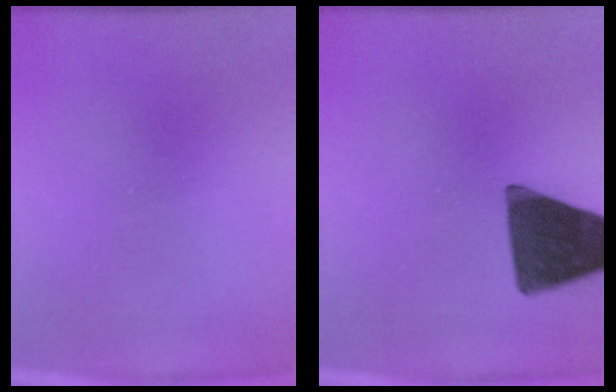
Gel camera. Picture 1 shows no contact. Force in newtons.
{"total": 16.0}